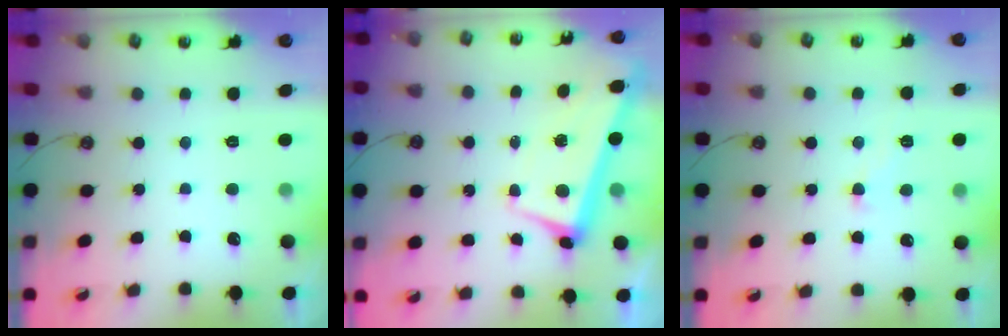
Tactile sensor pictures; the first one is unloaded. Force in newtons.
{"total": 1.3, "press": 0.2, "slide": 1.3}
{"total": 0.8, "press": 0.8, "slide": 0.3}